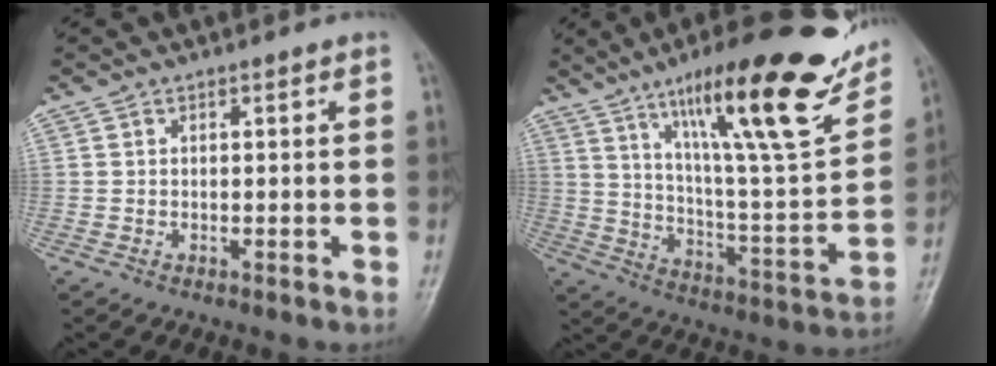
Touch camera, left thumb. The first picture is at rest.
{"total": 28.5, "force": [16.9, 5.6, 22.2], "torque": [-0.306, -0.056, 0.271]}